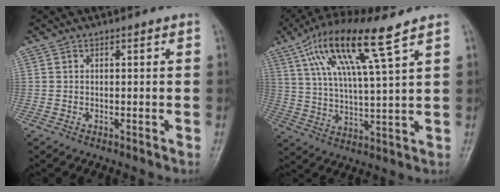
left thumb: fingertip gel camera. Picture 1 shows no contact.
{"total": 14.9, "force": [8.1, 2.1, 12.3], "torque": [-0.240, -0.015, 0.153]}